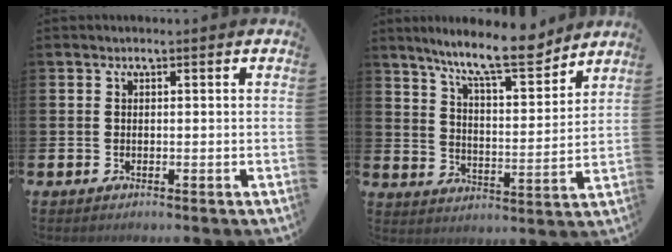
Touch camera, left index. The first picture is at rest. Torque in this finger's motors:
{"motor_torque": [1.00, -1.13, 0.83, 0.21]}